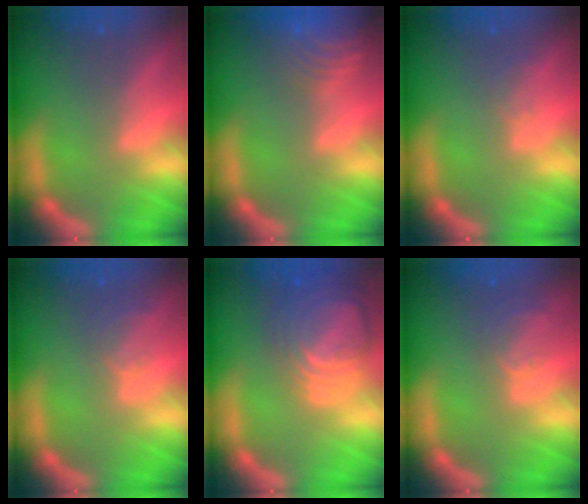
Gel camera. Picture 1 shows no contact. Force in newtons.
{"total": 9.5}
{"total": 1.0}
{"total": 2.0}
{"total": 9.5}
{"total": 2.5}